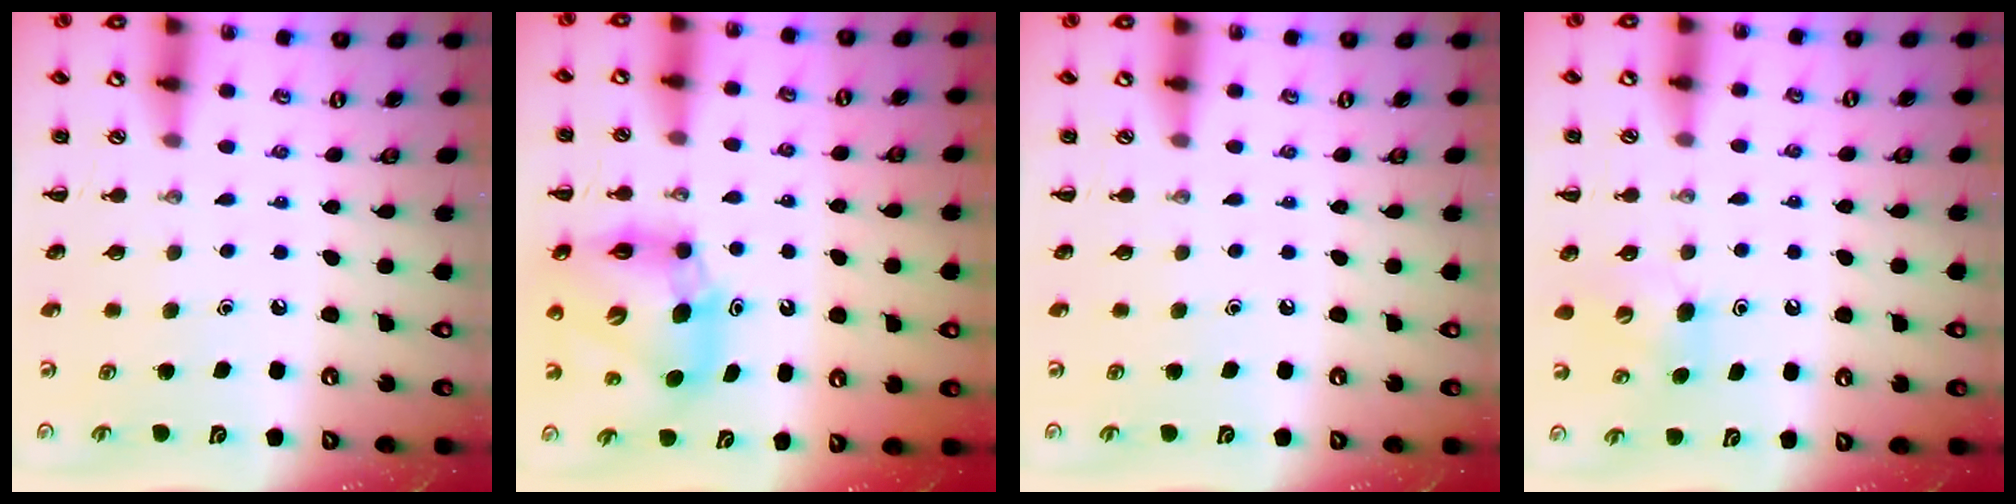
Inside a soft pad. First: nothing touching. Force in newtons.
{"total": 12.2, "press": 11.6, "slide": 3.6}
{"total": 0.0}
{"total": 4.7, "press": 4.6, "slide": 1.1}